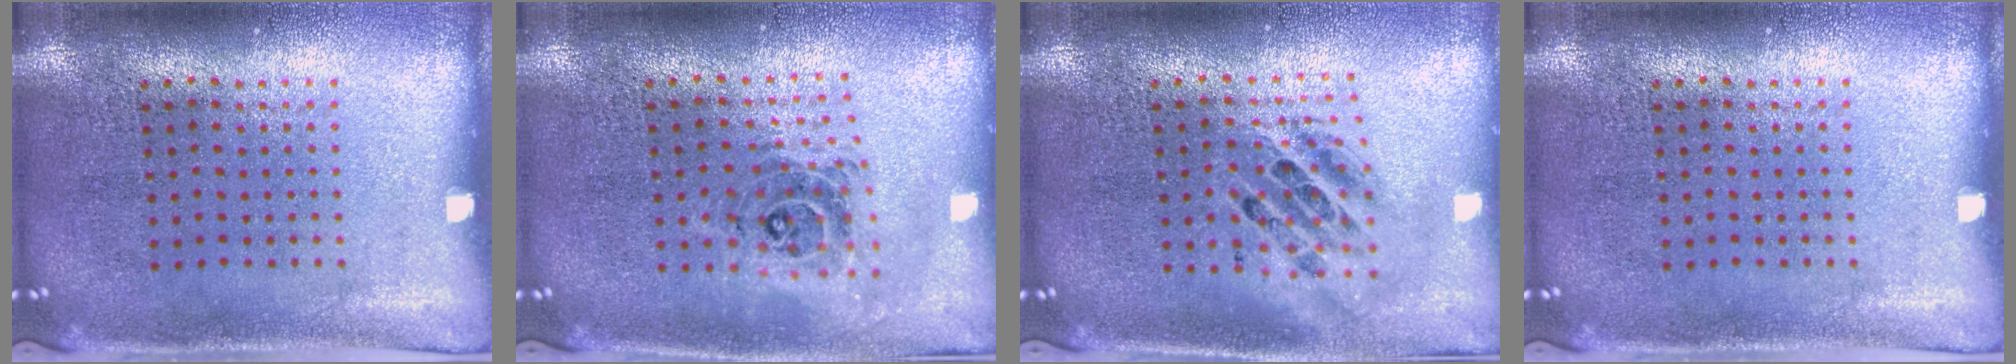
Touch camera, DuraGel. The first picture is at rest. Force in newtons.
{"total": 0.9, "press": 0.8, "slide": 0.2}
{"total": 1.8, "press": 1.5, "slide": 1.1}
{"total": 0.0}